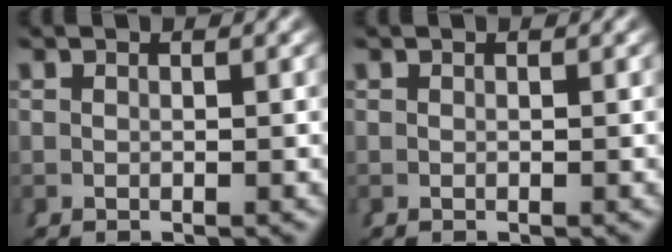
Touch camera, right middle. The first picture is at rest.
{"total": 0.0}